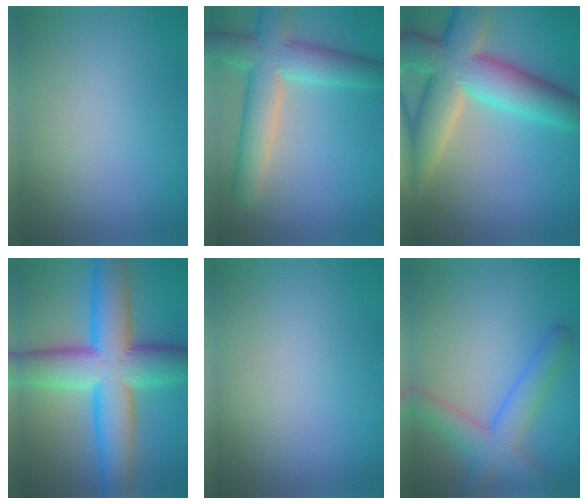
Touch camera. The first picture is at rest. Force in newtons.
{"total": 7.3, "press": 7.3, "slide": 0.4}
{"total": 11.5, "press": 11.5, "slide": 0.7}
{"total": 12.7, "press": 12.7, "slide": 0.1}
{"total": 0.0}
{"total": 4.8, "press": 4.8, "slide": 0.2}